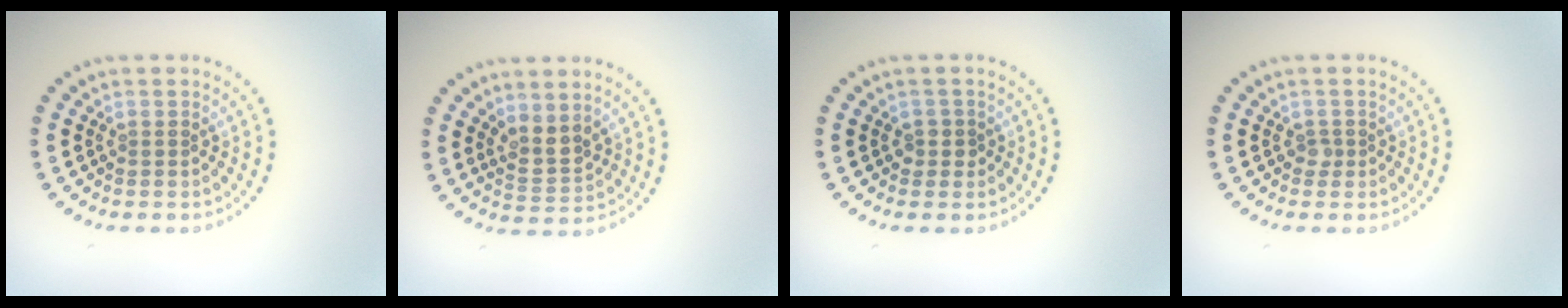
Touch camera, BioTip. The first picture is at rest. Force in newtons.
{"total": 2.4, "press": 2.0, "slide": 1.3}
{"total": 1.3, "press": 1.1, "slide": 0.7}
{"total": 0.8, "press": 0.5, "slide": 0.6}